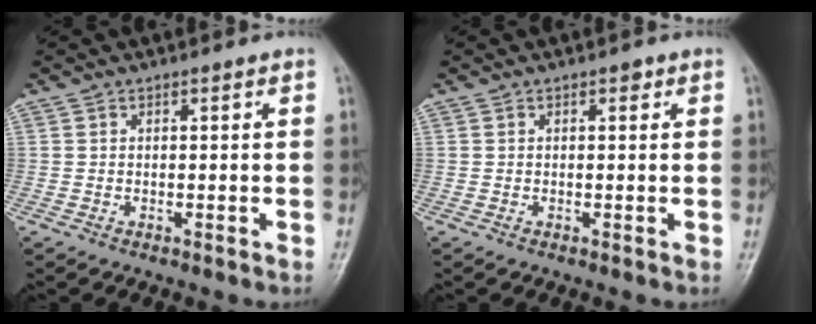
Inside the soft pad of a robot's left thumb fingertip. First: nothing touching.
{"total": 0.8, "force": [0.4, 0.5, 0.5], "torque": [0.000, 0.000, 0.003]}